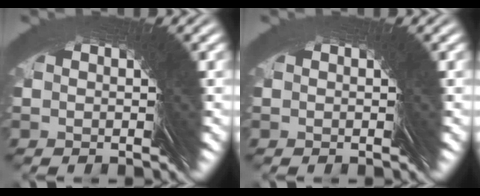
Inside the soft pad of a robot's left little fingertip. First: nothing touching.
{"total": 0.0}